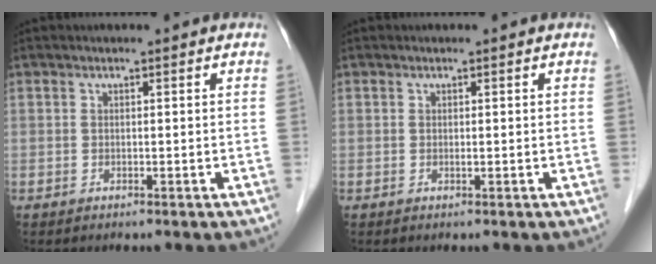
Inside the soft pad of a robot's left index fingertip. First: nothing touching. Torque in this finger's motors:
{"motor_torque": [0.10, 0.01, -0.02, -0.01]}